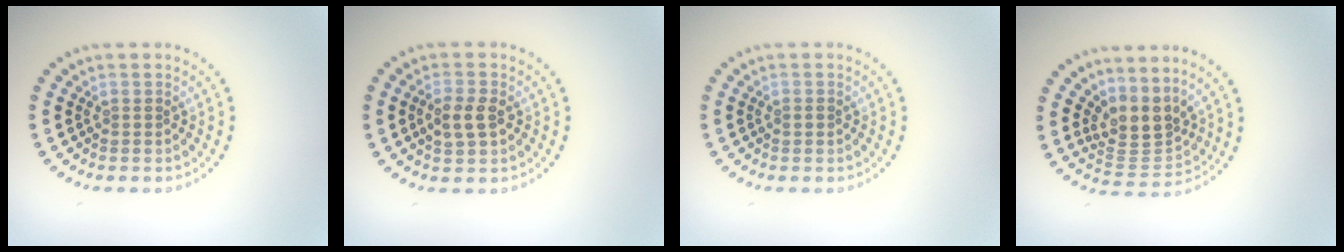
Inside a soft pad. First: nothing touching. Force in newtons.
{"total": 2.7, "press": 2.6, "slide": 0.3}
{"total": 0.8, "press": 0.8, "slide": 0.1}
{"total": 3.5, "press": 2.6, "slide": 2.4}